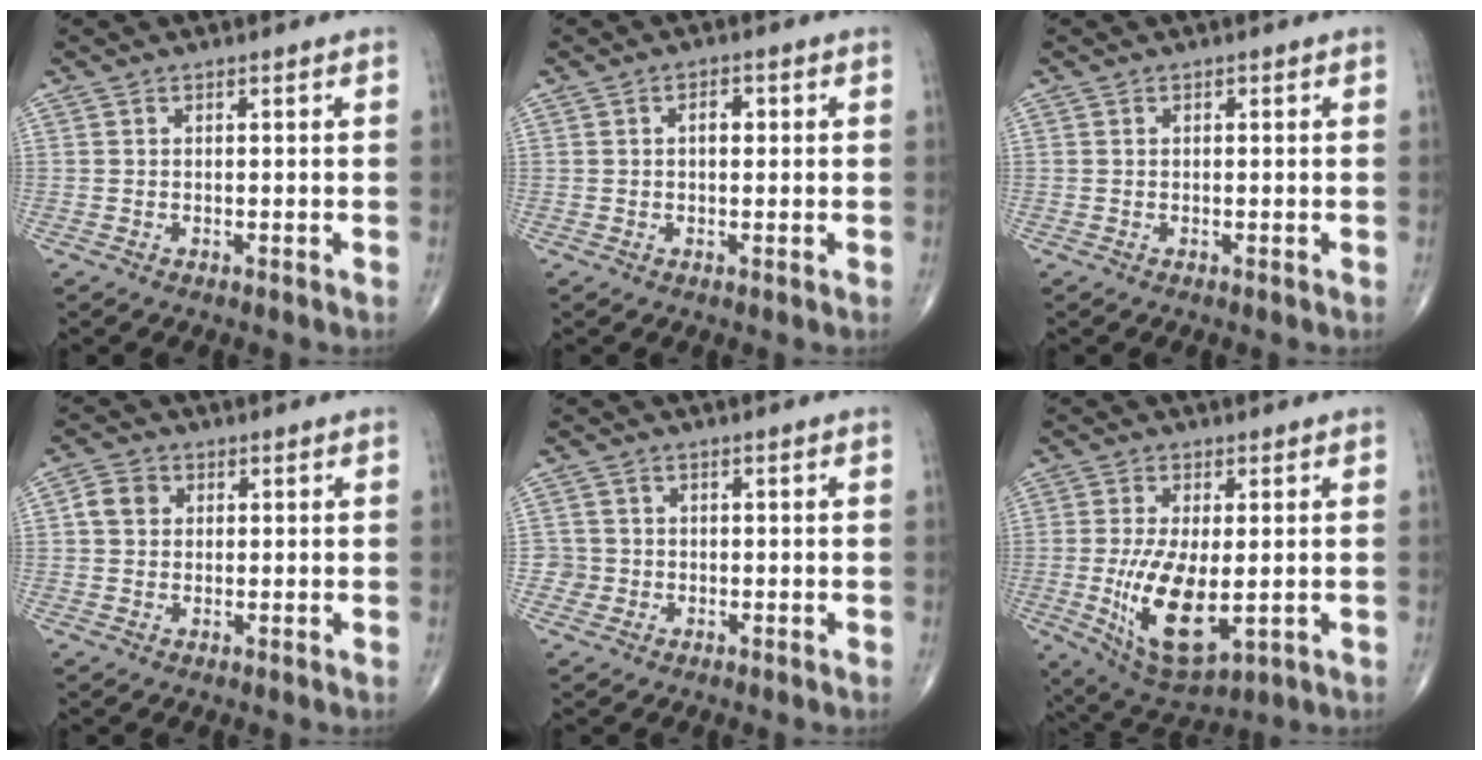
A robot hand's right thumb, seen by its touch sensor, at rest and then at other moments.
{"total": 2.4, "force": [0.4, 1.4, 2.0], "torque": [-0.026, 0.006, 0.004]}
{"total": 0.0}
{"total": 3.9, "force": [0.7, 3.3, 1.9], "torque": [-0.026, 0.008, 0.006]}
{"total": 2.7, "force": [-0.6, 2.6, -0.1], "torque": [0.024, 0.009, -0.015]}
{"total": 13.5, "force": [-1.9, 6.0, 11.9], "torque": [-0.214, -0.023, -0.016]}